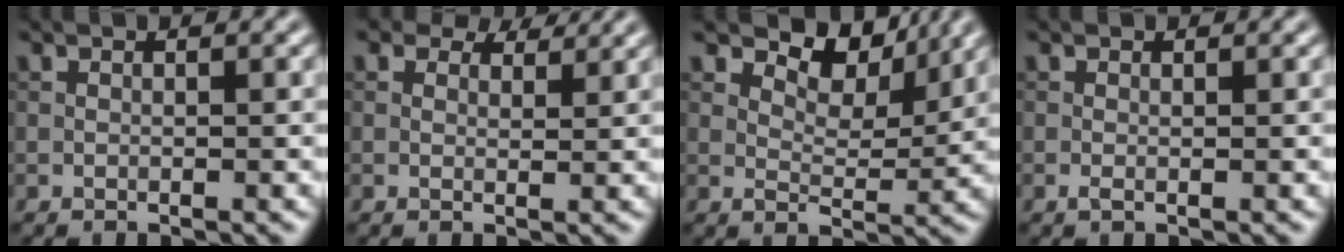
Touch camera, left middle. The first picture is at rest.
{"total": 3.9, "force": [3.2, 1.7, 1.5], "torque": [-0.025, -0.008, 0.040]}
{"total": 5.4, "force": [3.9, 2.4, 2.8], "torque": [-0.048, -0.006, 0.053]}
{"total": 0.5, "force": [-0.1, 0.2, 0.4], "torque": [-0.011, -0.004, -0.002]}